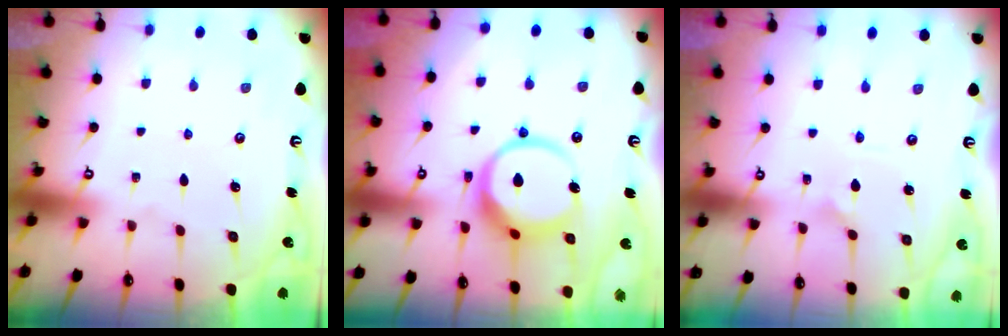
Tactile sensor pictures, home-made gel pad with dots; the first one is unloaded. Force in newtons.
{"total": 12.7, "press": 12.6, "slide": 1.5}
{"total": 2.4, "press": 2.4, "slide": 0.2}